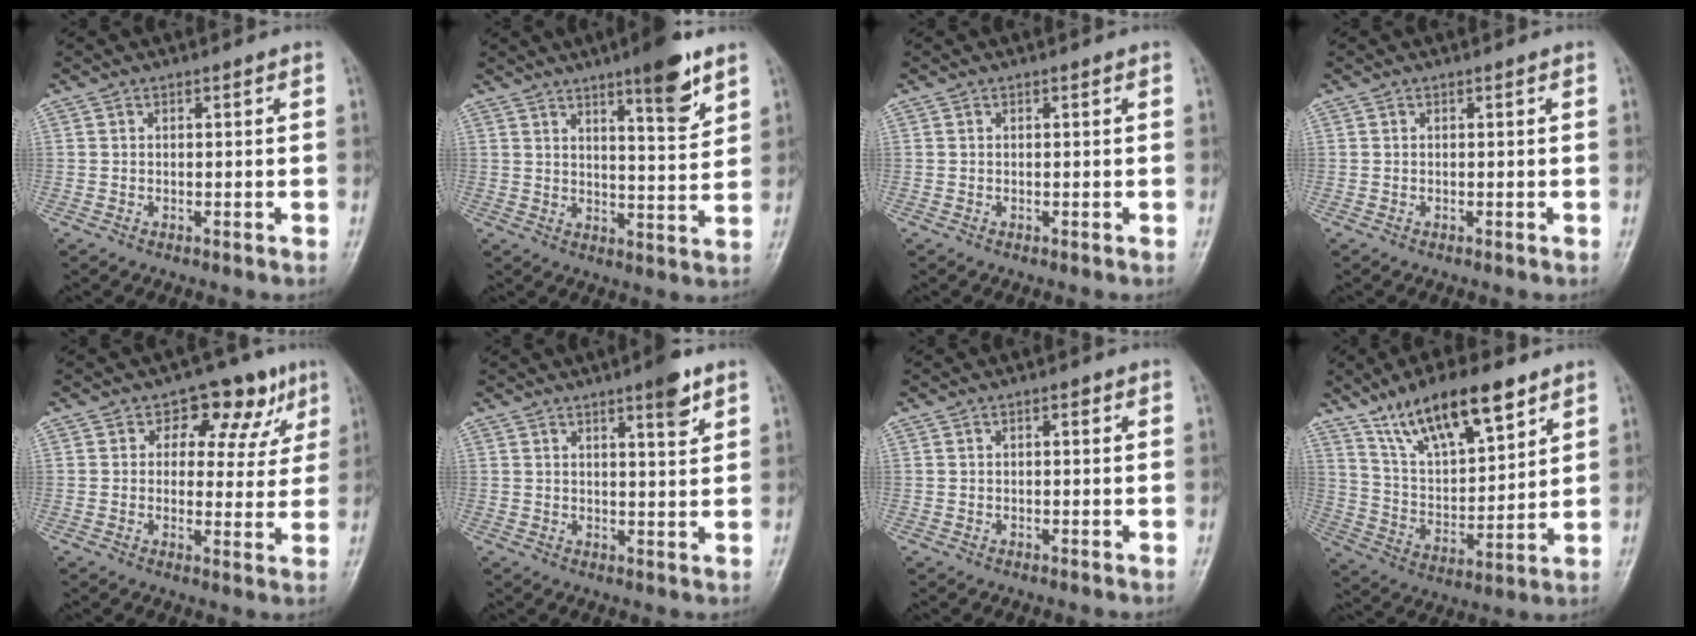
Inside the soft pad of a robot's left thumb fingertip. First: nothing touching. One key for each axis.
{"total": 9.9, "fx": 6.3, "fy": 1.8, "fz": 7.4, "tx": -0.092, "ty": -0.040, "tz": 0.089}
{"total": 0.0}
{"total": 0.0}
{"total": 9.5, "fx": 4.7, "fy": 6.6, "fz": 5.0, "tx": -0.005, "ty": -0.008, "tz": 0.054}
{"total": 5.2, "fx": 3.3, "fy": 1.0, "fz": 4.0, "tx": -0.048, "ty": -0.019, "tz": 0.044}
{"total": 1.1, "fx": 0.4, "fy": 0.5, "fz": 0.8, "tx": -0.009, "ty": 0.003, "tz": 0.002}
{"total": 17.3, "fx": 11.2, "fy": 6.2, "fz": 11.6, "tx": -0.166, "ty": -0.047, "tz": 0.207}